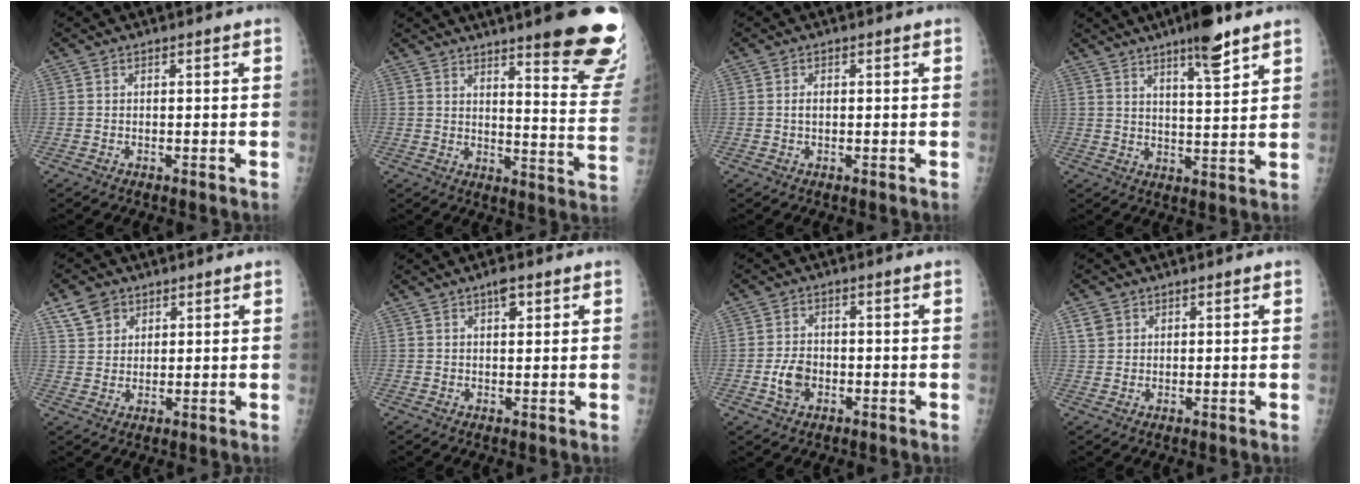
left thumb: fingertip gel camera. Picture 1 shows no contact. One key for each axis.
{"total": 19.7, "fx": 13.4, "fy": 2.7, "fz": 14.2, "tx": -0.150, "ty": -0.088, "tz": 0.169}
{"total": 1.2, "fx": 0.0, "fy": 0.7, "fz": 1.0, "tx": -0.018, "ty": 0.001, "tz": -0.001}
{"total": 8.1, "fx": 5.4, "fy": 1.3, "fz": 5.8, "tx": -0.083, "ty": -0.030, "tz": 0.084}
{"total": 5.5, "fx": 3.2, "fy": 4.0, "fz": 1.9, "tx": -0.019, "ty": -0.012, "tz": 0.064}
{"total": 2.7, "fx": 1.5, "fy": 1.0, "fz": 2.1, "tx": -0.026, "ty": -0.004, "tz": 0.023}
{"total": 4.4, "fx": -1.3, "fy": 3.1, "fz": 2.8, "tx": -0.044, "ty": 0.011, "tz": -0.024}
{"total": 3.0, "fx": 1.6, "fy": 2.3, "fz": 1.0, "tx": -0.007, "ty": -0.005, "tz": 0.032}